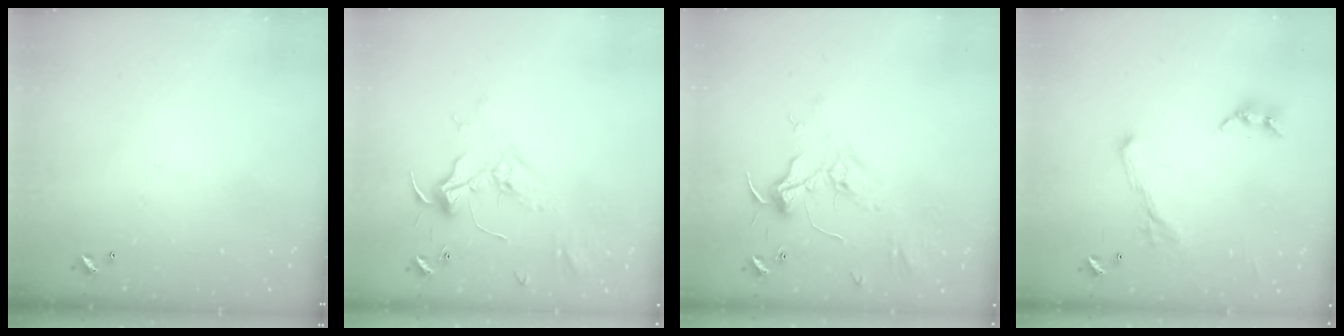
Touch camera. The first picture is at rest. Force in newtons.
{"total": 2.3, "press": 2.2, "slide": 0.9}
{"total": 2.4, "press": 2.3, "slide": 0.7}
{"total": 1.1, "press": 0.6, "slide": 0.9}